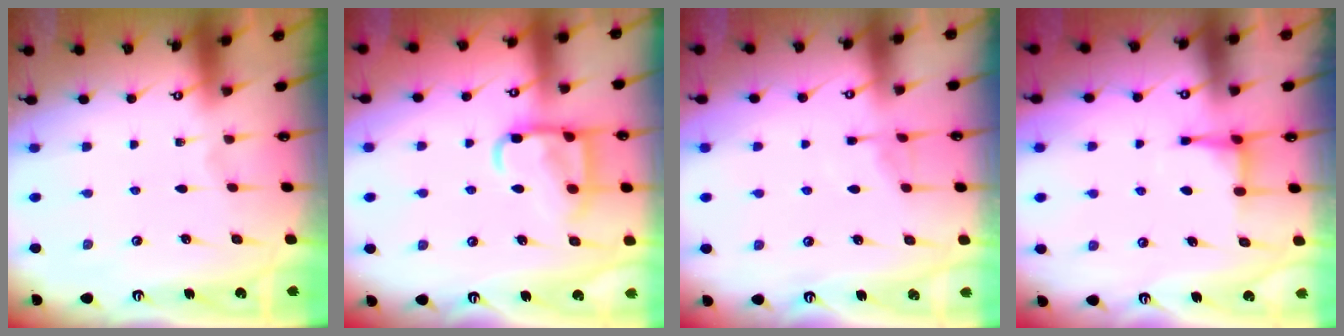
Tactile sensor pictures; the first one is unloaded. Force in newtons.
{"total": 14.0, "press": 13.9, "slide": 1.4}
{"total": 4.6, "press": 4.5, "slide": 0.4}
{"total": 3.9, "press": 3.9, "slide": 0.6}